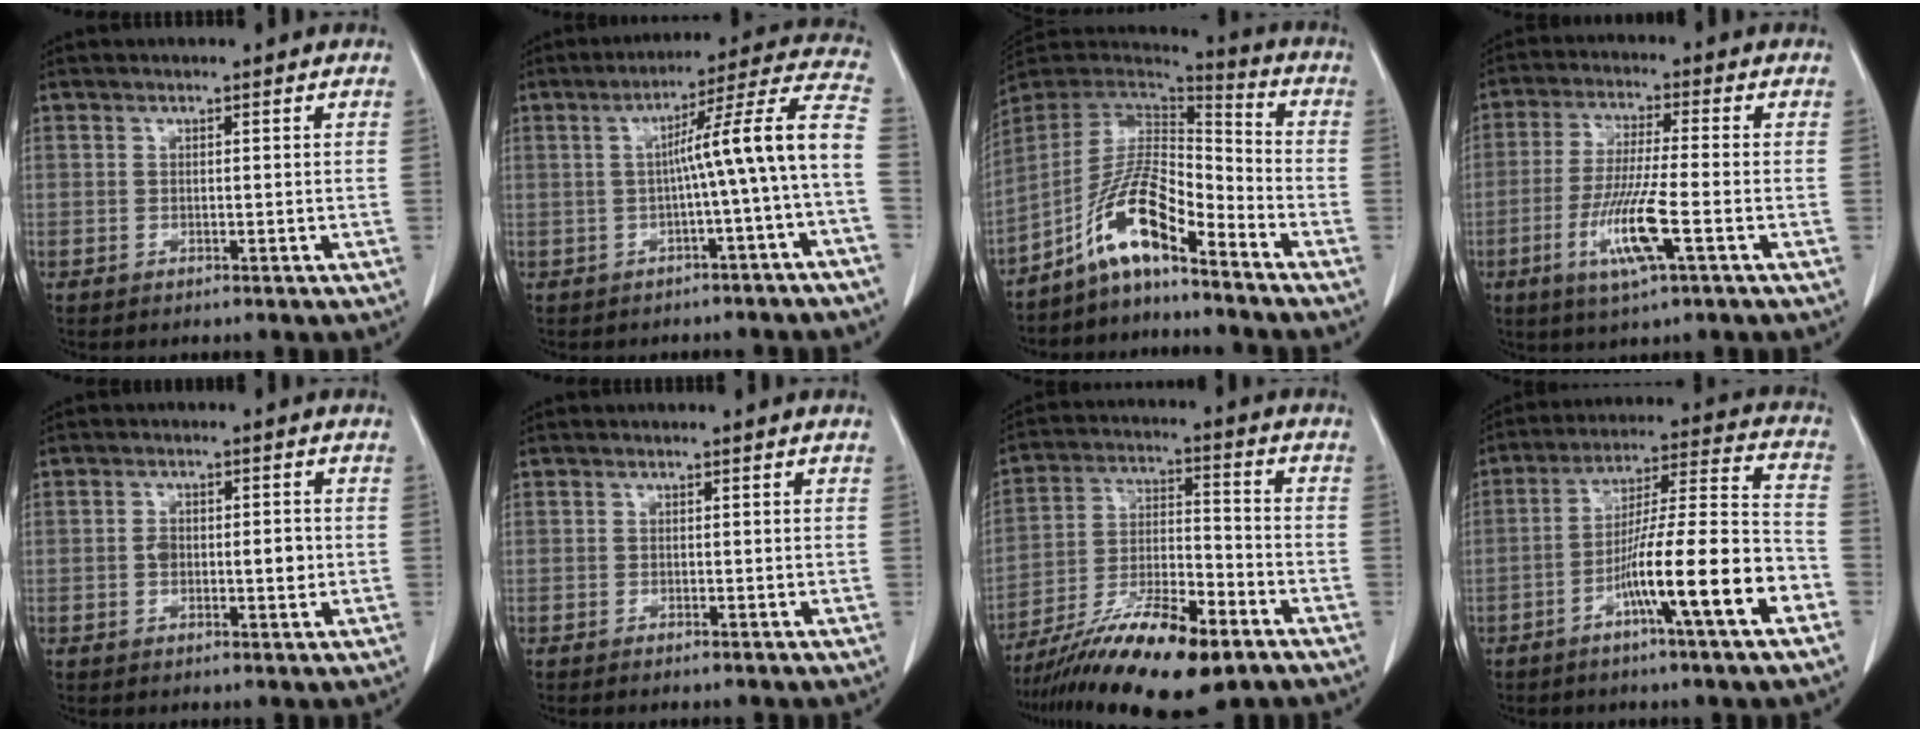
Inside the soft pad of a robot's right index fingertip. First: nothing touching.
{"total": 11.2, "force": [-1.9, -1.6, 10.9], "torque": [-0.145, 0.029, -0.031]}
{"total": 11.0, "force": [-7.5, 2.1, 7.8], "torque": [-0.153, 0.020, -0.140]}
{"total": 9.8, "force": [-3.5, 0.2, 9.2], "torque": [-0.185, -0.016, -0.069]}
{"total": 4.4, "force": [-0.4, 2.0, 3.9], "torque": [-0.066, 0.007, -0.004]}
{"total": 0.7, "force": [-0.5, 0.0, 0.4], "torque": [-0.012, -0.002, -0.008]}
{"total": 17.5, "force": [-11.8, 3.6, 12.4], "torque": [-0.220, -0.021, -0.207]}
{"total": 15.8, "force": [-6.8, 0.0, 14.2], "torque": [-0.238, 0.002, -0.114]}